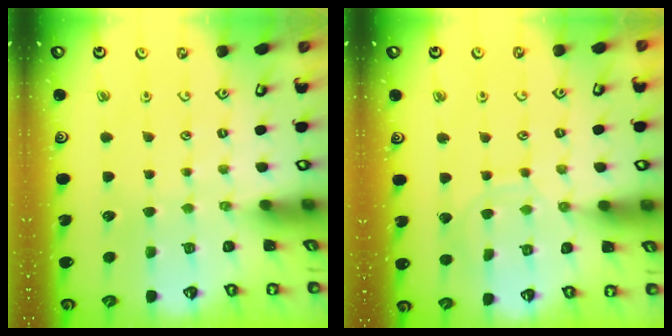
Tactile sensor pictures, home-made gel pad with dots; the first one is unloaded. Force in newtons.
{"total": 7.3, "press": 7.2, "slide": 0.6}